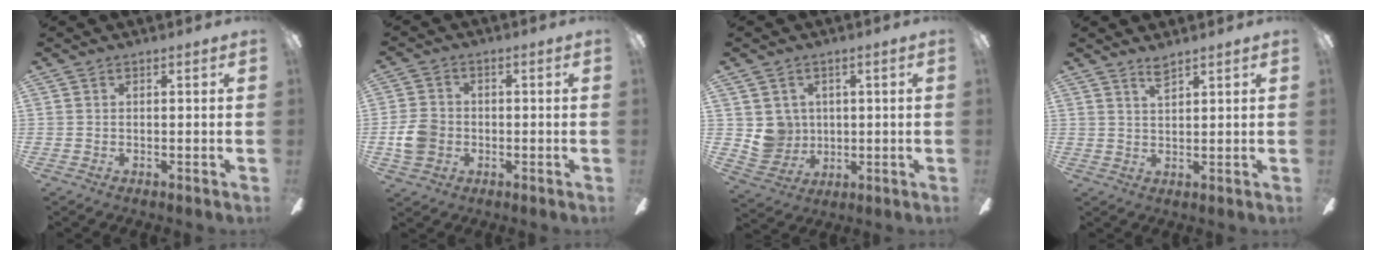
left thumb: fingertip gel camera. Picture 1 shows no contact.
{"total": 6.9, "force": [-1.1, 5.8, 3.5], "torque": [-0.074, 0.014, -0.020]}
{"total": 7.0, "force": [2.1, 6.7, 0.7], "torque": [-0.026, -0.010, 0.047]}
{"total": 3.3, "force": [2.8, 0.5, 1.7], "torque": [-0.040, -0.003, 0.049]}